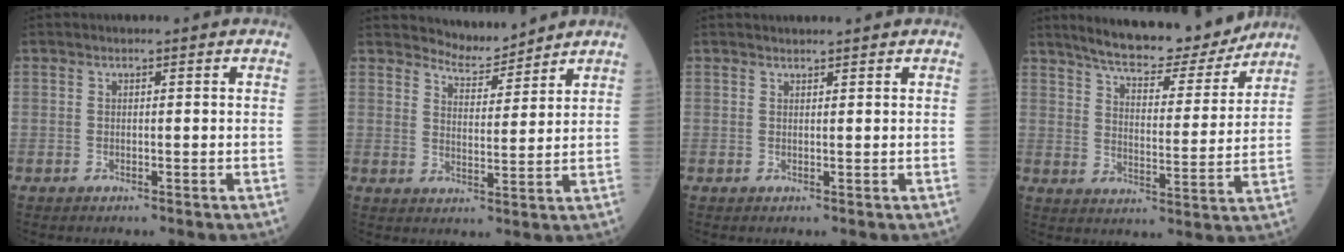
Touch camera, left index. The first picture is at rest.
{"total": 4.9, "force": [4.9, 0.4, -0.1], "torque": [-0.005, -0.004, 0.085]}
{"total": 2.1, "force": [2.0, 0.0, 0.6], "torque": [-0.007, 0.016, 0.029]}
{"total": 15.7, "force": [14.1, 2.6, 6.4], "torque": [-0.101, -0.009, 0.203]}